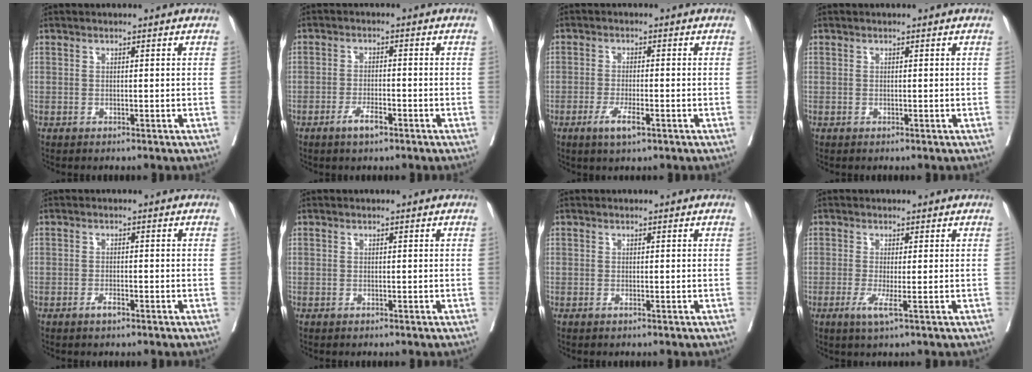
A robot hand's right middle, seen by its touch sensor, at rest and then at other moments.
{"total": 3.3, "force": [-2.1, 0.7, 2.4], "torque": [-0.051, -0.002, -0.037]}
{"total": 3.9, "force": [-2.0, 0.6, 3.3], "torque": [-0.069, -0.007, -0.036]}
{"total": 0.0}
{"total": 1.4, "force": [-1.0, 0.3, 1.0], "torque": [-0.023, -0.001, -0.016]}
{"total": 0.0}
{"total": 0.0}
{"total": 2.9, "force": [-1.0, -0.2, 2.7], "torque": [-0.057, -0.011, -0.017]}